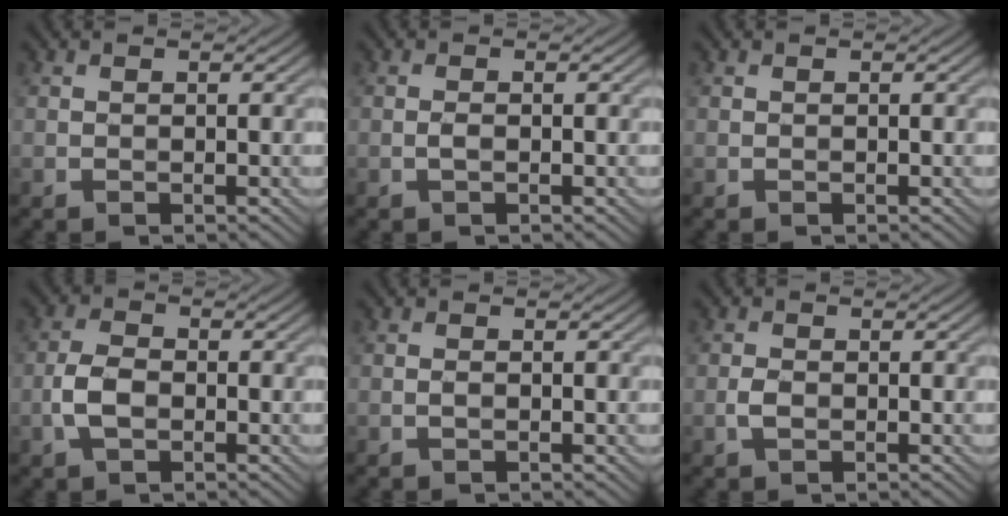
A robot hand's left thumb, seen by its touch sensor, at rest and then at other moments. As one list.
[{"total": 0.9, "force": [-0.3, 0.2, 0.8], "torque": [-0.019, 0.002, -0.007]}, {"total": 0.0}, {"total": 3.9, "force": [-1.2, 2.3, 2.9], "torque": [-0.071, 0.002, -0.030]}, {"total": 0.6, "force": [-0.2, 0.1, 0.5], "torque": [-0.012, 0.002, -0.004]}, {"total": 1.7, "force": [-0.5, 1.0, 1.2], "torque": [-0.029, 0.002, -0.014]}]